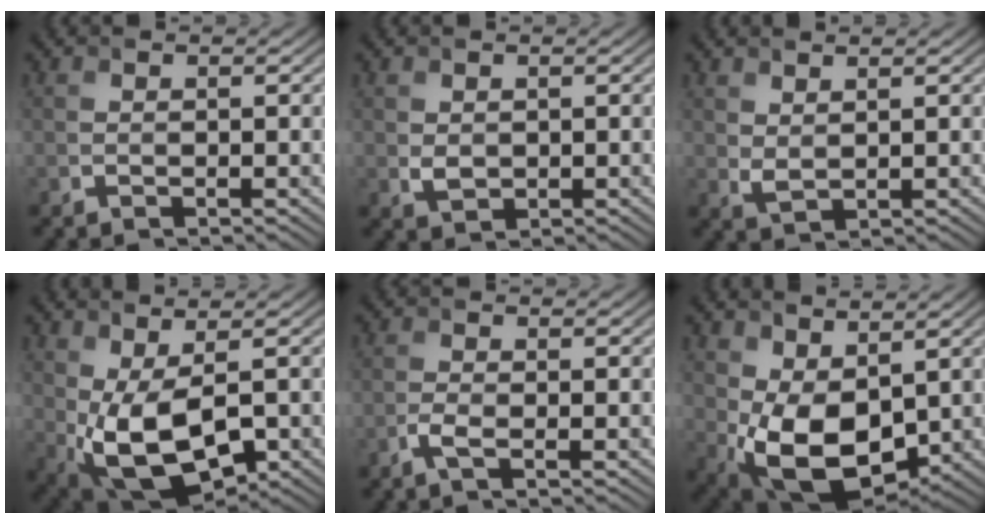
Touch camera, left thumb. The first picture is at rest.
{"total": 1.7, "force": [0.3, 1.4, 0.9], "torque": [-0.023, -0.004, 0.011]}
{"total": 2.0, "force": [1.3, 0.8, 1.2], "torque": [-0.032, -0.004, 0.031]}
{"total": 9.0, "force": [-0.8, 4.6, 7.8], "torque": [-0.171, -0.014, -0.007]}
{"total": 1.9, "force": [-1.0, 0.5, 1.5], "torque": [-0.037, 0.002, -0.025]}
{"total": 10.3, "force": [1.0, 6.3, 8.2], "torque": [-0.181, -0.016, 0.020]}